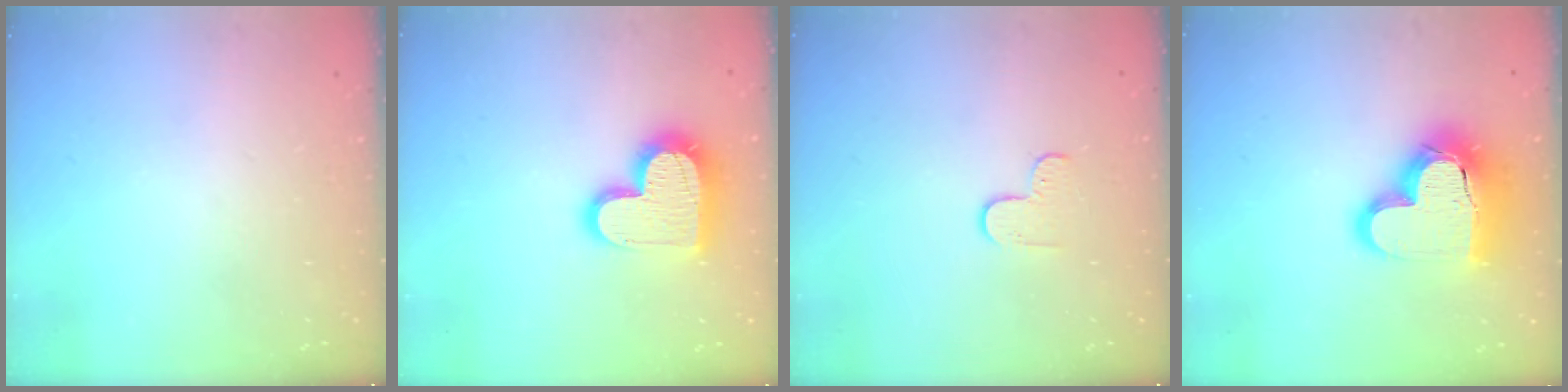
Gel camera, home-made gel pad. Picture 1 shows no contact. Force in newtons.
{"total": 17.0, "press": 16.9, "slide": 1.3}
{"total": 4.0, "press": 4.0, "slide": 0.3}
{"total": 20.1, "press": 20.1, "slide": 1.7}